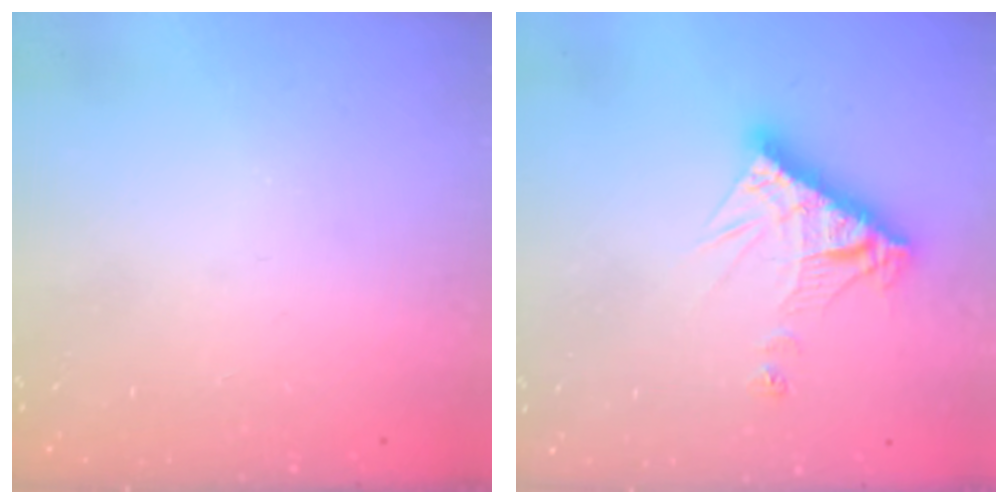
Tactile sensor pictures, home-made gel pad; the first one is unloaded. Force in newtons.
{"total": 10.5, "press": 10.5, "slide": 0.8}